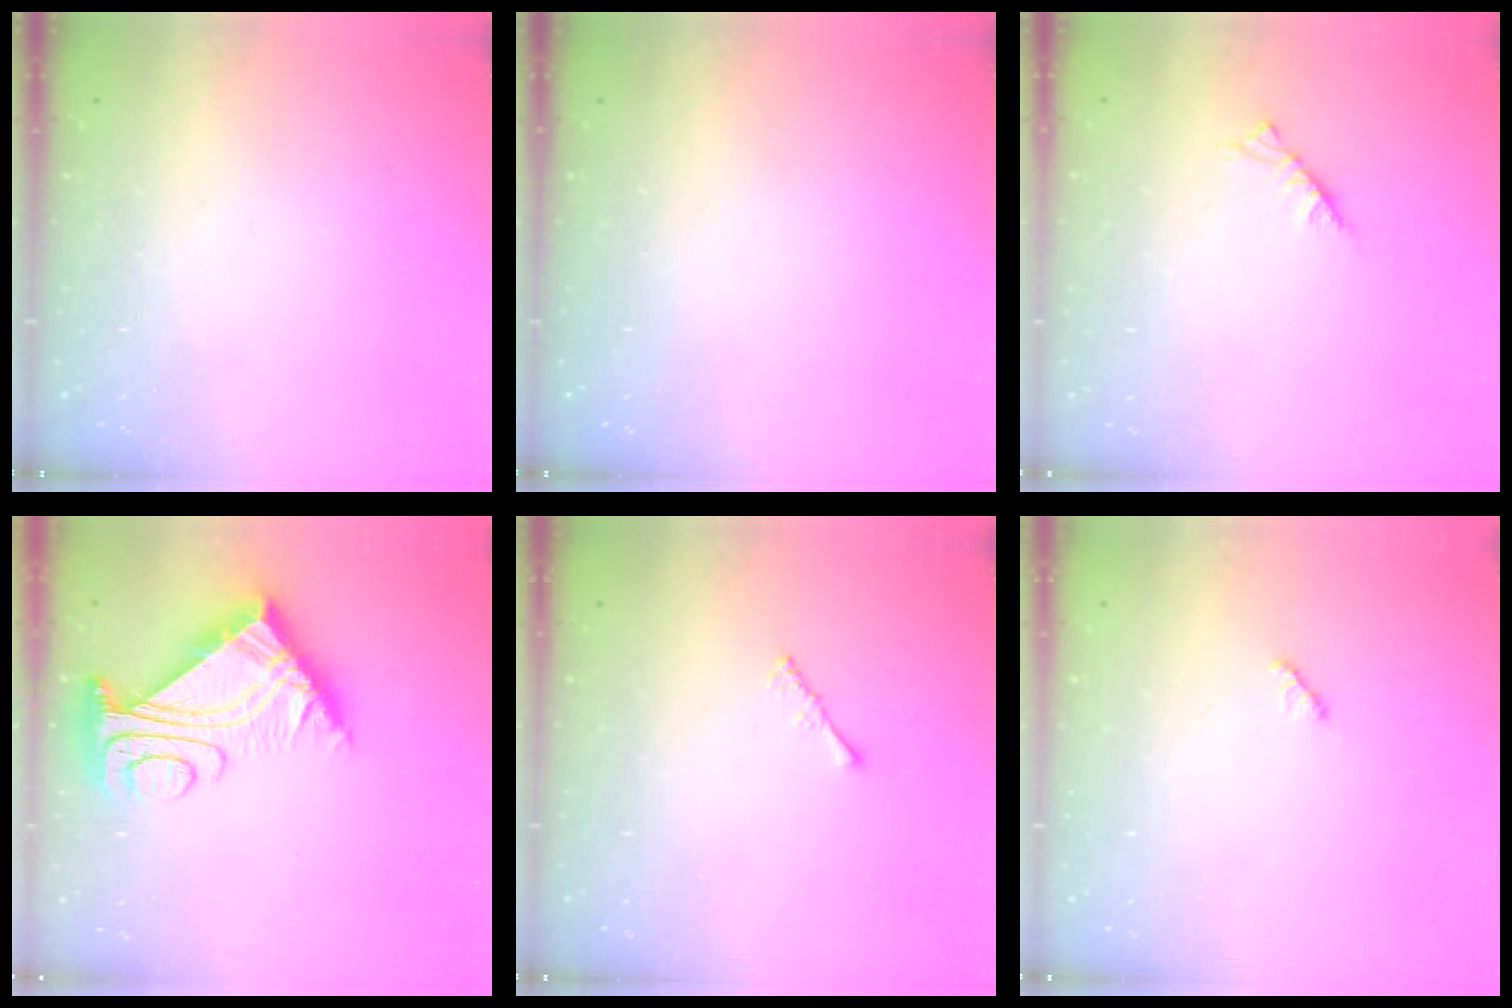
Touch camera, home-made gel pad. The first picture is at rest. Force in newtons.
{"total": 0.0}
{"total": 4.5, "press": 4.5, "slide": 0.7}
{"total": 9.5, "press": 9.4, "slide": 1.1}
{"total": 1.5, "press": 1.4, "slide": 0.4}
{"total": 2.9, "press": 2.9, "slide": 0.3}